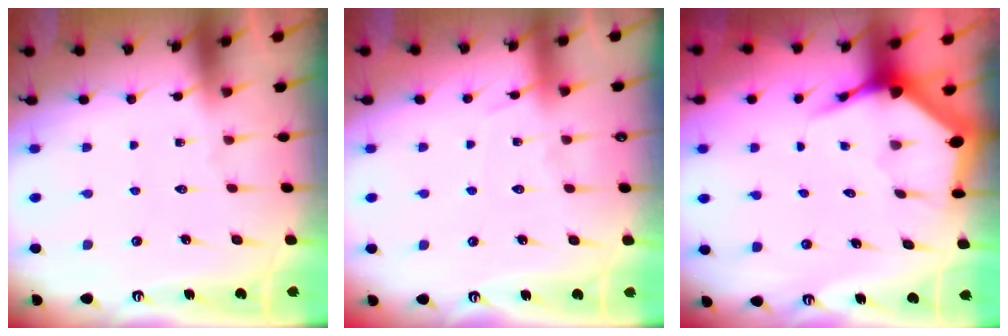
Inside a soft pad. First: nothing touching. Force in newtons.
{"total": 5.5, "press": 5.5, "slide": 0.6}
{"total": 4.7, "press": 4.7, "slide": 0.5}